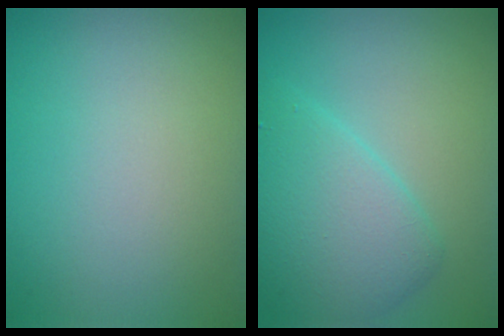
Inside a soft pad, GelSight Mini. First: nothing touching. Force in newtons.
{"total": 4.8, "press": 4.8, "slide": 0.3}